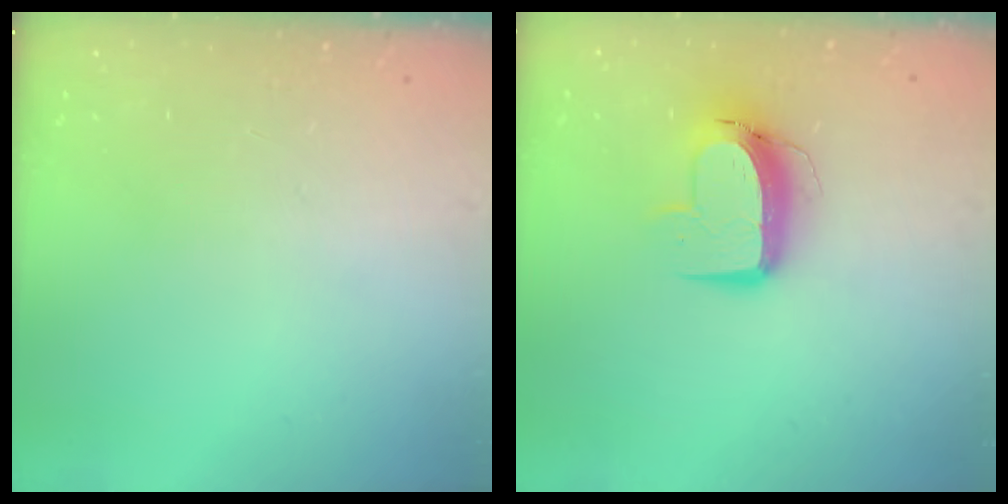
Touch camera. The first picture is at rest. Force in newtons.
{"total": 10.4, "press": 10.4, "slide": 1.1}